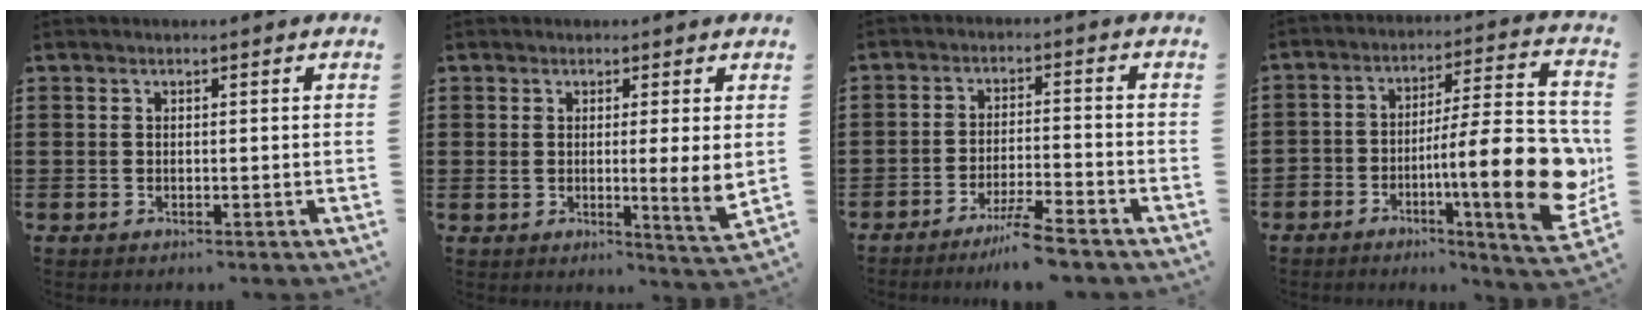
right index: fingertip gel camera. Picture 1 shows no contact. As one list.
[{"total": 4.7, "force": [1.1, 0.6, 4.5], "torque": [-0.068, -0.013, 0.017]}, {"total": 5.7, "force": [-4.8, -0.5, 3.0], "torque": [-0.056, -0.014, -0.090]}, {"total": 15.5, "force": [-3.7, 3.6, 14.6], "torque": [-0.215, -0.017, -0.062]}]